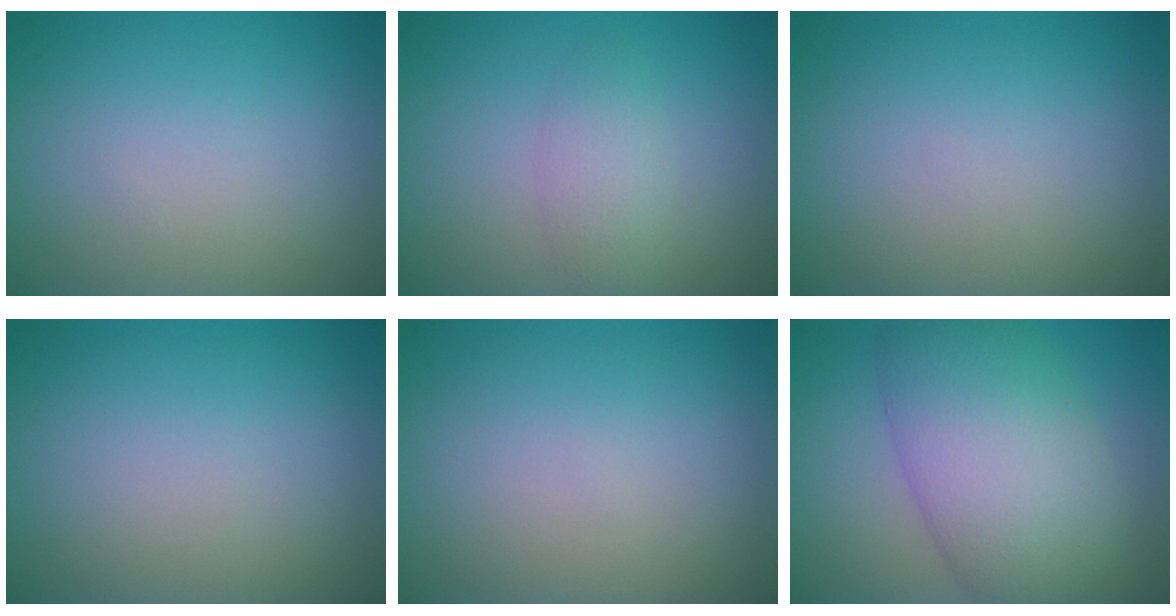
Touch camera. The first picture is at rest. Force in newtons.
{"total": 2.3, "press": 2.3, "slide": 0.1}
{"total": 0.0}
{"total": 0.0}
{"total": 0.0}
{"total": 10.4, "press": 10.4, "slide": 0.2}